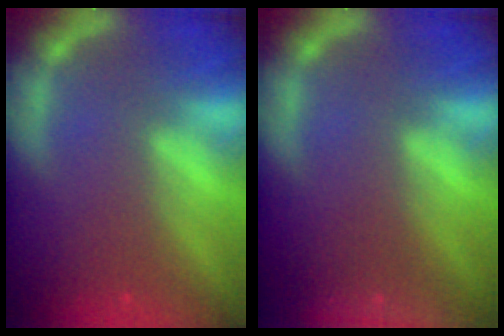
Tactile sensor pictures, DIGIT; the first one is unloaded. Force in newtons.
{"total": 10.0}